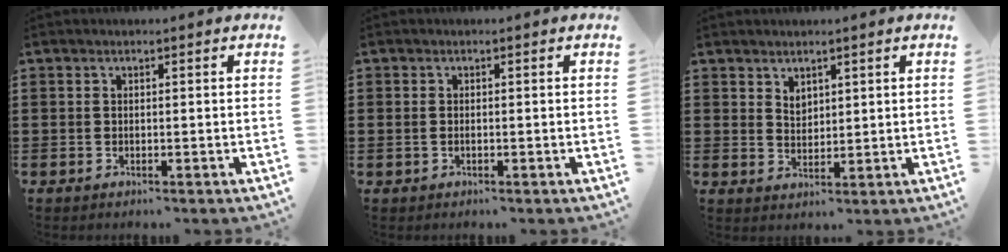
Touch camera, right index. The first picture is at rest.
{"total": 0.8, "force": [-0.2, 0.4, 0.7], "torque": [-0.015, 0.000, -0.005]}
{"total": 2.3, "force": [1.8, 1.3, 0.4], "torque": [-0.012, 0.004, 0.035]}